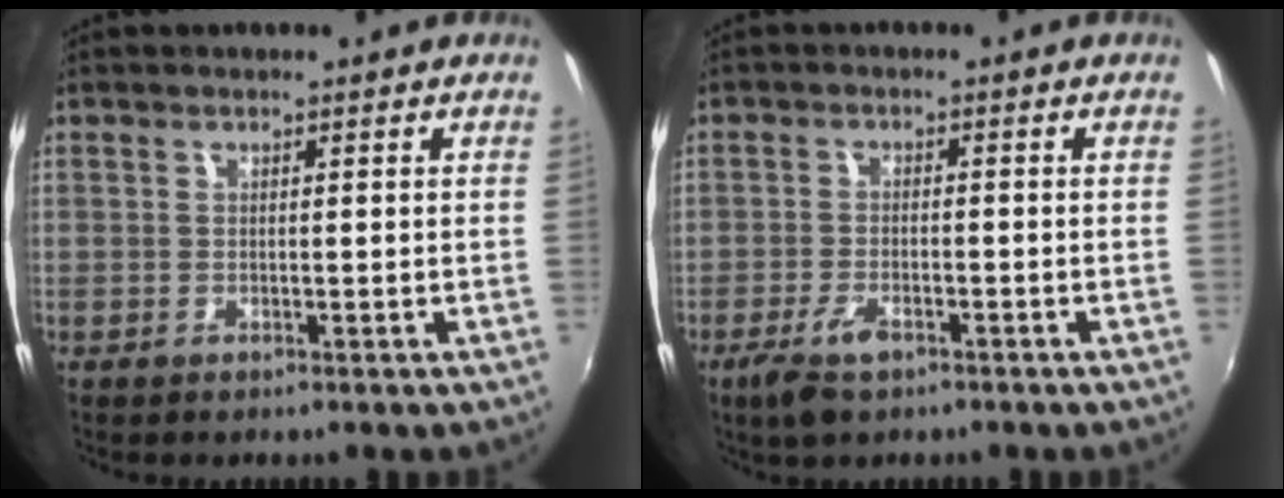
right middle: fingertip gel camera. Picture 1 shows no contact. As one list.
[{"total": 5.4, "force": [-3.6, 2.2, 3.4], "torque": [-0.089, -0.009, -0.065]}]